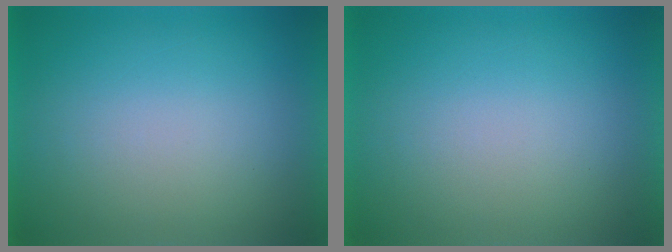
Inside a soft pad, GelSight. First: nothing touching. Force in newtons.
{"total": 0.0}